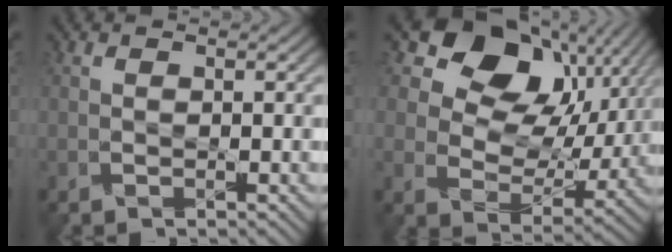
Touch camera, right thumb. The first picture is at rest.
{"total": 14.4, "force": [7.0, 9.8, 8.0], "torque": [-0.152, 0.021, 0.121]}